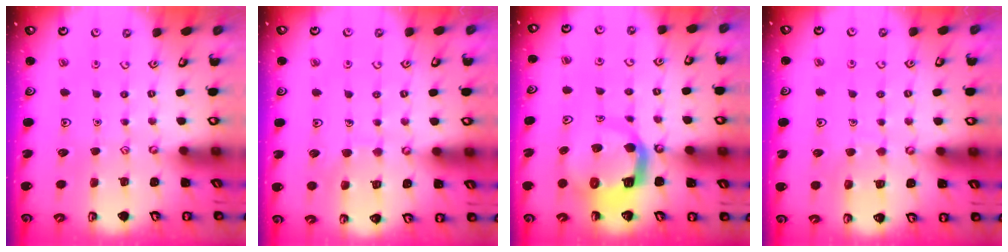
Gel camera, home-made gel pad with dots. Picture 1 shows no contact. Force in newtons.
{"total": 5.8, "press": 5.8, "slide": 0.3}
{"total": 9.7, "press": 9.6, "slide": 1.3}
{"total": 6.7, "press": 6.7, "slide": 0.4}